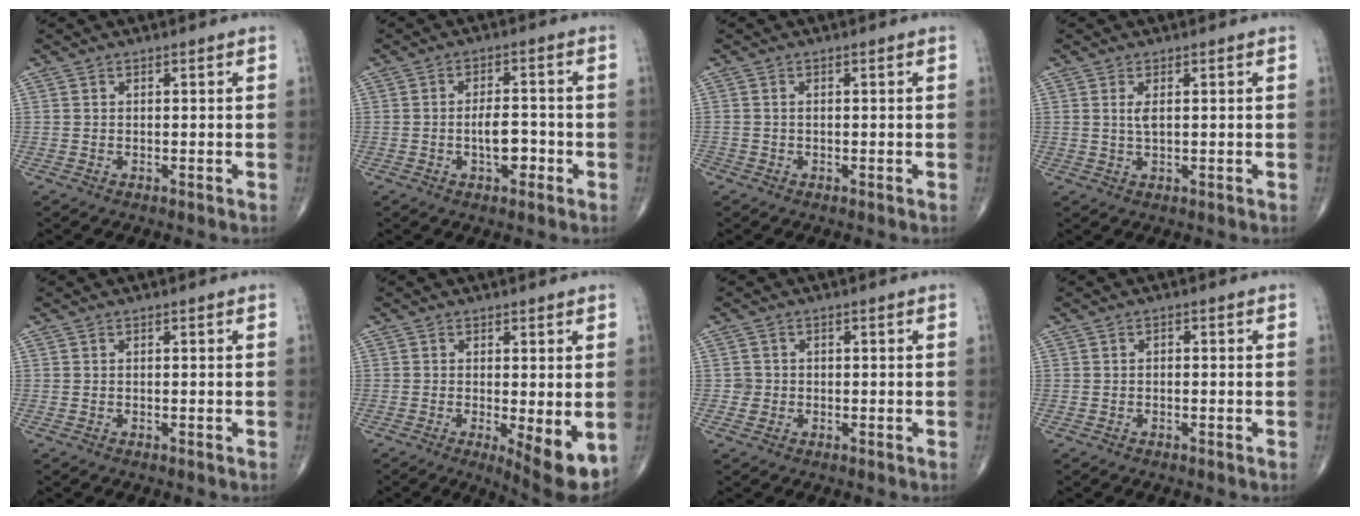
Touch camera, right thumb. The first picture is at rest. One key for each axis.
{"total": 5.1, "fx": -1.5, "fy": 2.5, "fz": 4.2, "tx": -0.056, "ty": 0.017, "tz": -0.024}
{"total": 1.3, "fx": -0.4, "fy": 1.0, "fz": 0.6, "tx": -0.009, "ty": 0.003, "tz": -0.009}
{"total": 1.2, "fx": 0.2, "fy": 0.7, "fz": 0.9, "tx": -0.018, "ty": 0.000, "tz": 0.003}
{"total": 0.0}
{"total": 8.0, "fx": -1.7, "fy": 2.2, "fz": 7.5, "tx": -0.101, "ty": -0.022, "tz": -0.020}
{"total": 1.6, "fx": -0.3, "fy": 1.6, "fz": 0.0, "tx": 0.010, "ty": 0.007, "tz": -0.007}
{"total": 0.7, "fx": -0.1, "fy": 0.4, "fz": 0.5, "tx": -0.008, "ty": 0.004, "tz": -0.005}